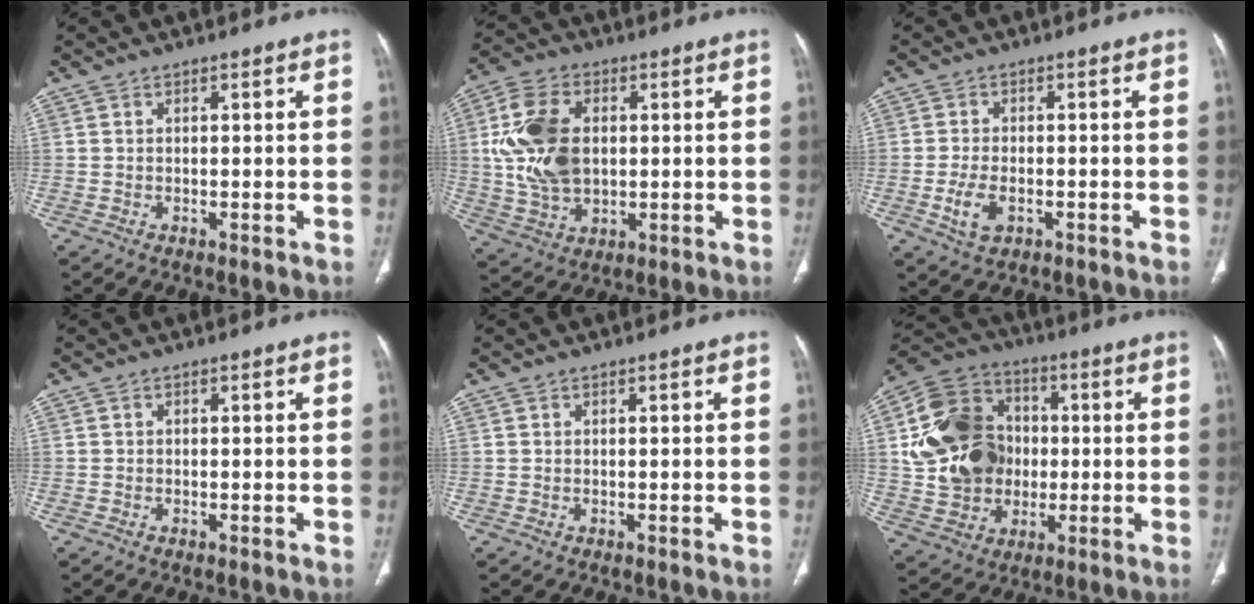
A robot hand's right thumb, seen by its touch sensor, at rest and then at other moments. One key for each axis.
{"total": 14.6, "fx": 1.7, "fy": 9.6, "fz": 10.9, "tx": -0.209, "ty": 0.003, "tz": 0.036}
{"total": 4.8, "fx": -1.6, "fy": 2.7, "fz": 3.7, "tx": -0.079, "ty": 0.003, "tz": -0.024}
{"total": 0.0}
{"total": 0.0}
{"total": 19.7, "fx": 1.0, "fy": 16.1, "fz": 11.4, "tx": -0.188, "ty": 0.020, "tz": 0.024}